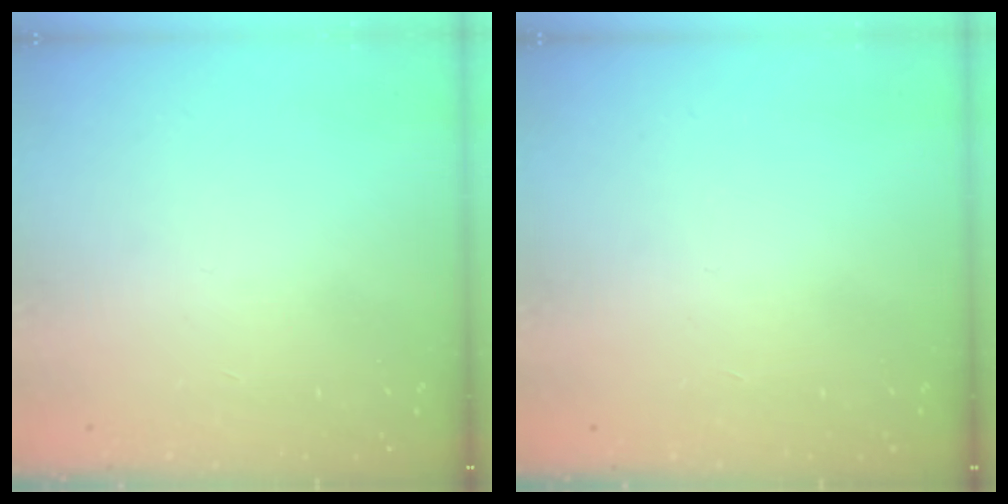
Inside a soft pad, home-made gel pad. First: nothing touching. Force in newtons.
{"total": 0.0}